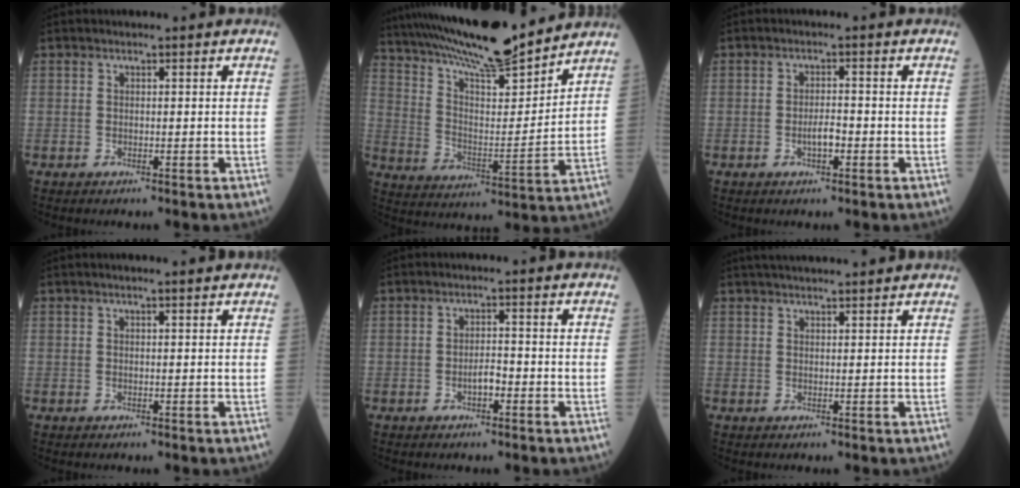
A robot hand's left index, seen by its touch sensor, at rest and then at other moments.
{"total": 19.5, "force": [17.1, 1.7, 9.2], "torque": [-0.167, 0.005, 0.285]}
{"total": 2.2, "force": [-0.9, 0.6, 2.0], "torque": [-0.035, 0.002, -0.014]}
{"total": 1.7, "force": [1.5, -0.2, 0.9], "torque": [-0.012, 0.008, 0.021]}
{"total": 2.0, "force": [-0.9, 0.7, 1.6], "torque": [-0.028, 0.004, -0.016]}
{"total": 8.6, "force": [7.7, 0.7, 3.6], "torque": [-0.055, 0.034, 0.107]}